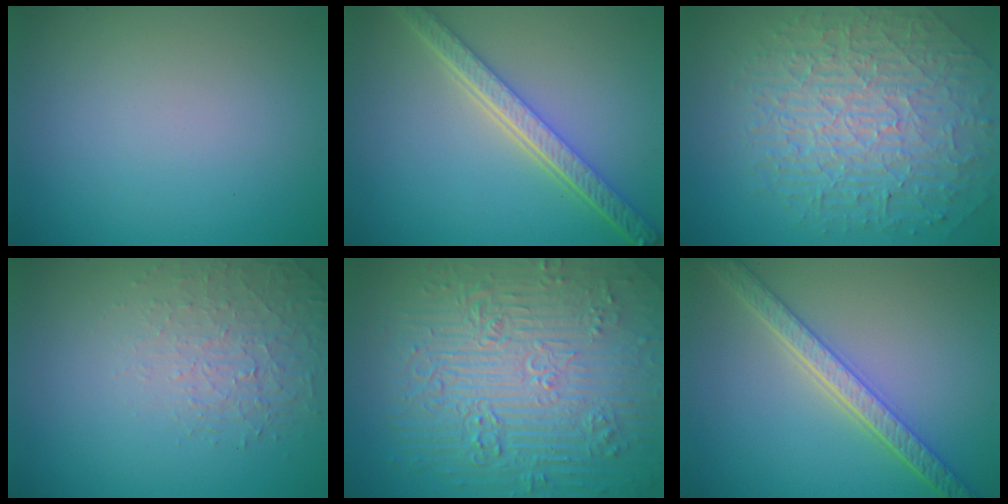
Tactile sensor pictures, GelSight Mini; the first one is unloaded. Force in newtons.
{"total": 5.2, "press": 4.1, "slide": 3.3}
{"total": 9.7, "press": 6.3, "slide": 7.4}
{"total": 1.6, "press": 1.0, "slide": 1.2}
{"total": 12.0, "press": 7.9, "slide": 9.0}
{"total": 4.5, "press": 4.0, "slide": 2.1}